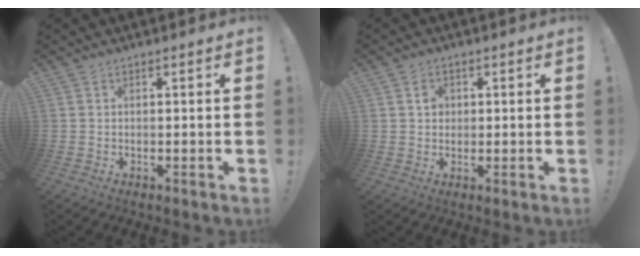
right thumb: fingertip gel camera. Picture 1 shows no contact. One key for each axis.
{"total": 2.8, "fx": 0.8, "fy": 2.4, "fz": 1.3, "tx": -0.005, "ty": -0.003, "tz": 0.009}